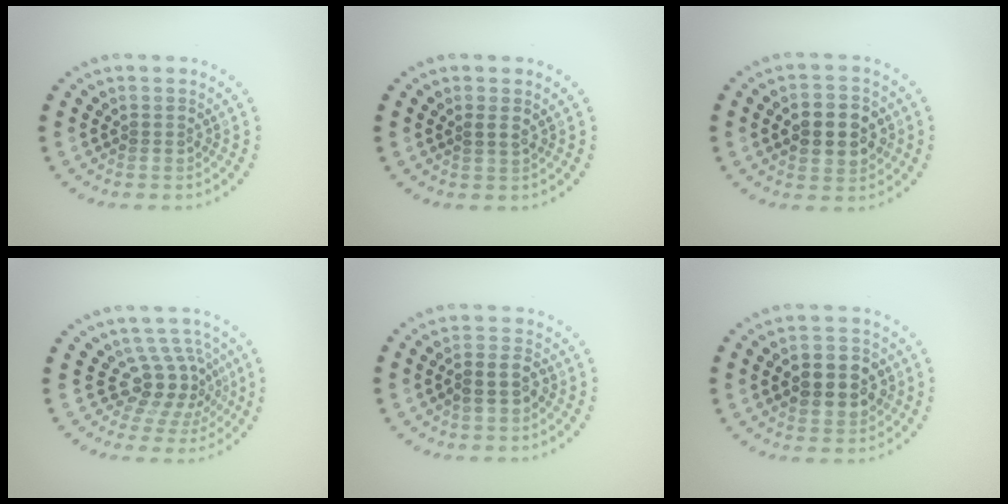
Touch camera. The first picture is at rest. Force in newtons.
{"total": 0.6, "press": 0.5, "slide": 0.3}
{"total": 5.2, "press": 5.2, "slide": 0.2}
{"total": 3.9, "press": 2.7, "slide": 2.8}
{"total": 2.5, "press": 2.4, "slide": 0.9}
{"total": 4.8, "press": 4.8, "slide": 0.3}